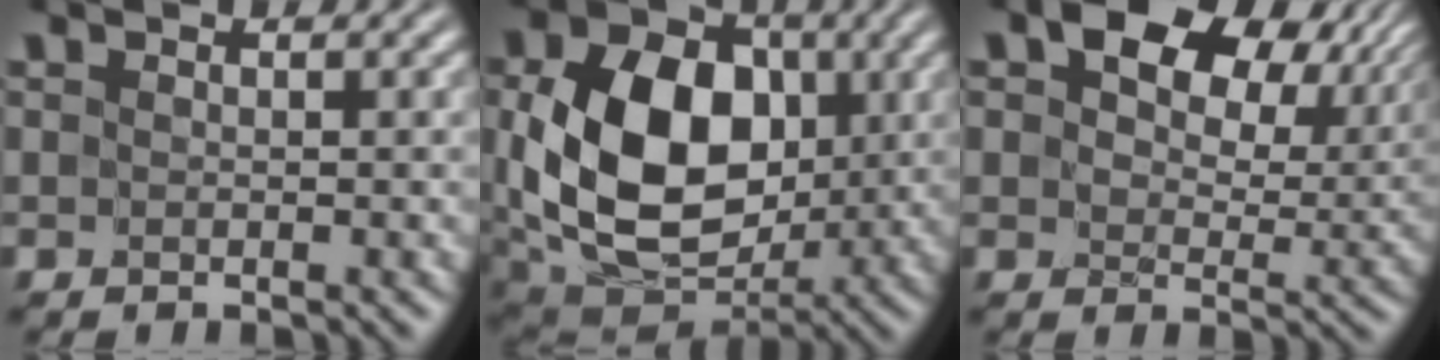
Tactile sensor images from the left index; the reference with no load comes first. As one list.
[{"total": 11.9, "force": [0.0, 8.4, 8.4], "torque": [-0.166, -0.009, 0.008]}, {"total": 10.5, "force": [5.3, 6.0, 6.8], "torque": [-0.102, 0.003, 0.094]}]